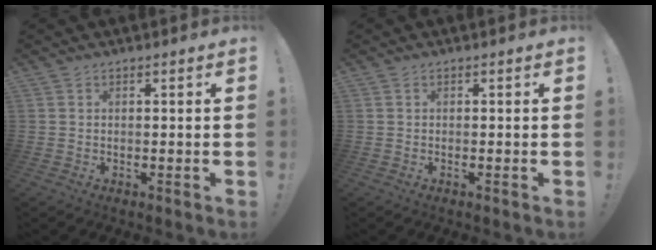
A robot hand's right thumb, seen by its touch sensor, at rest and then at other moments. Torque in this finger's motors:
{"motor_torque": [-0.31, -0.46, -0.17, 0.36, 0.05]}